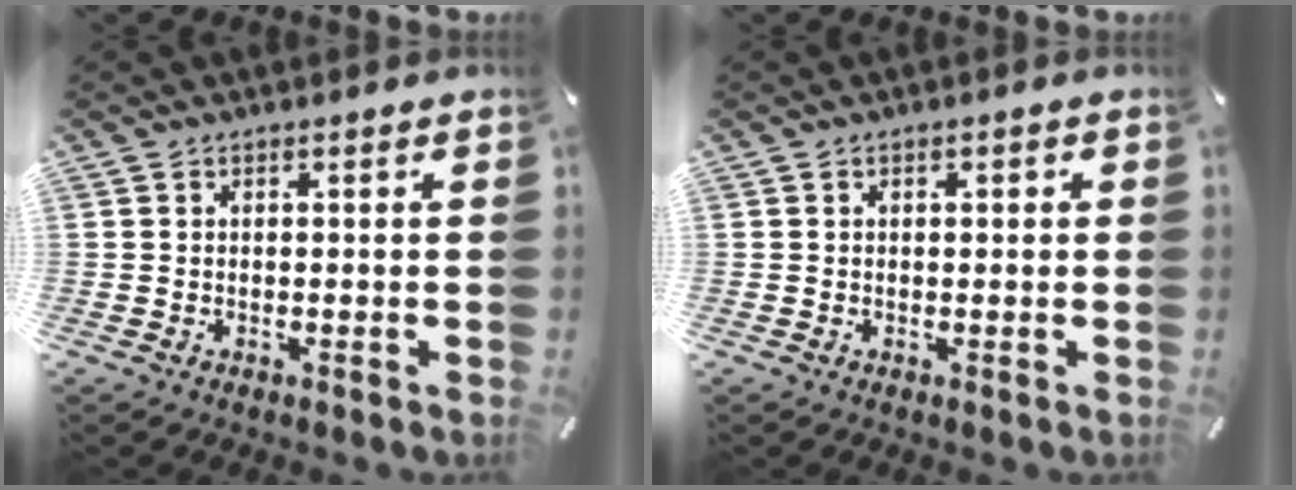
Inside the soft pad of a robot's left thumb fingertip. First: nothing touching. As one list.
[{"total": 1.0, "force": [0.0, 0.6, 0.7], "torque": [-0.015, 0.006, -0.002]}]